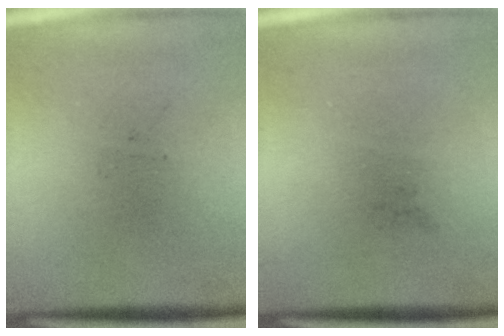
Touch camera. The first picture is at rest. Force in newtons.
{"total": 0.0}